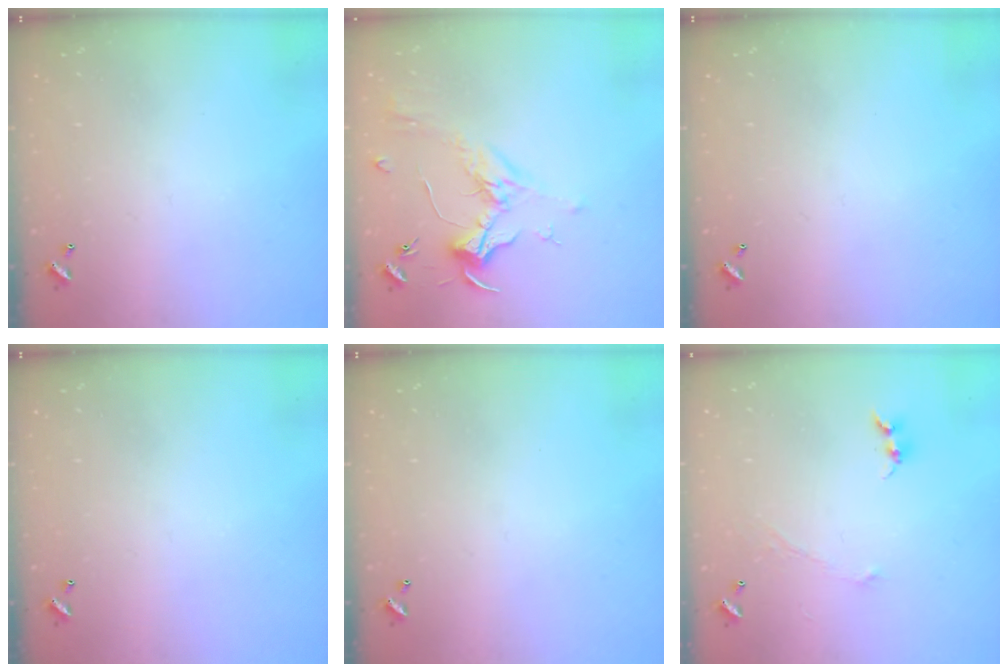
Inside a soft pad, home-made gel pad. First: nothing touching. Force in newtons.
{"total": 1.8, "press": 1.6, "slide": 0.7}
{"total": 0.0}
{"total": 0.0}
{"total": 0.0}
{"total": 0.0}